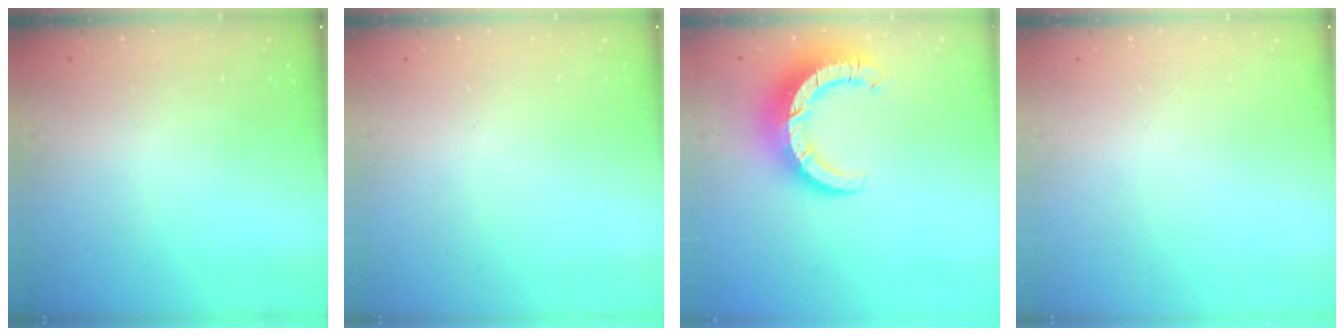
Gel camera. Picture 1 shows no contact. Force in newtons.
{"total": 0.0}
{"total": 11.6, "press": 11.5, "slide": 1.3}
{"total": 0.0}